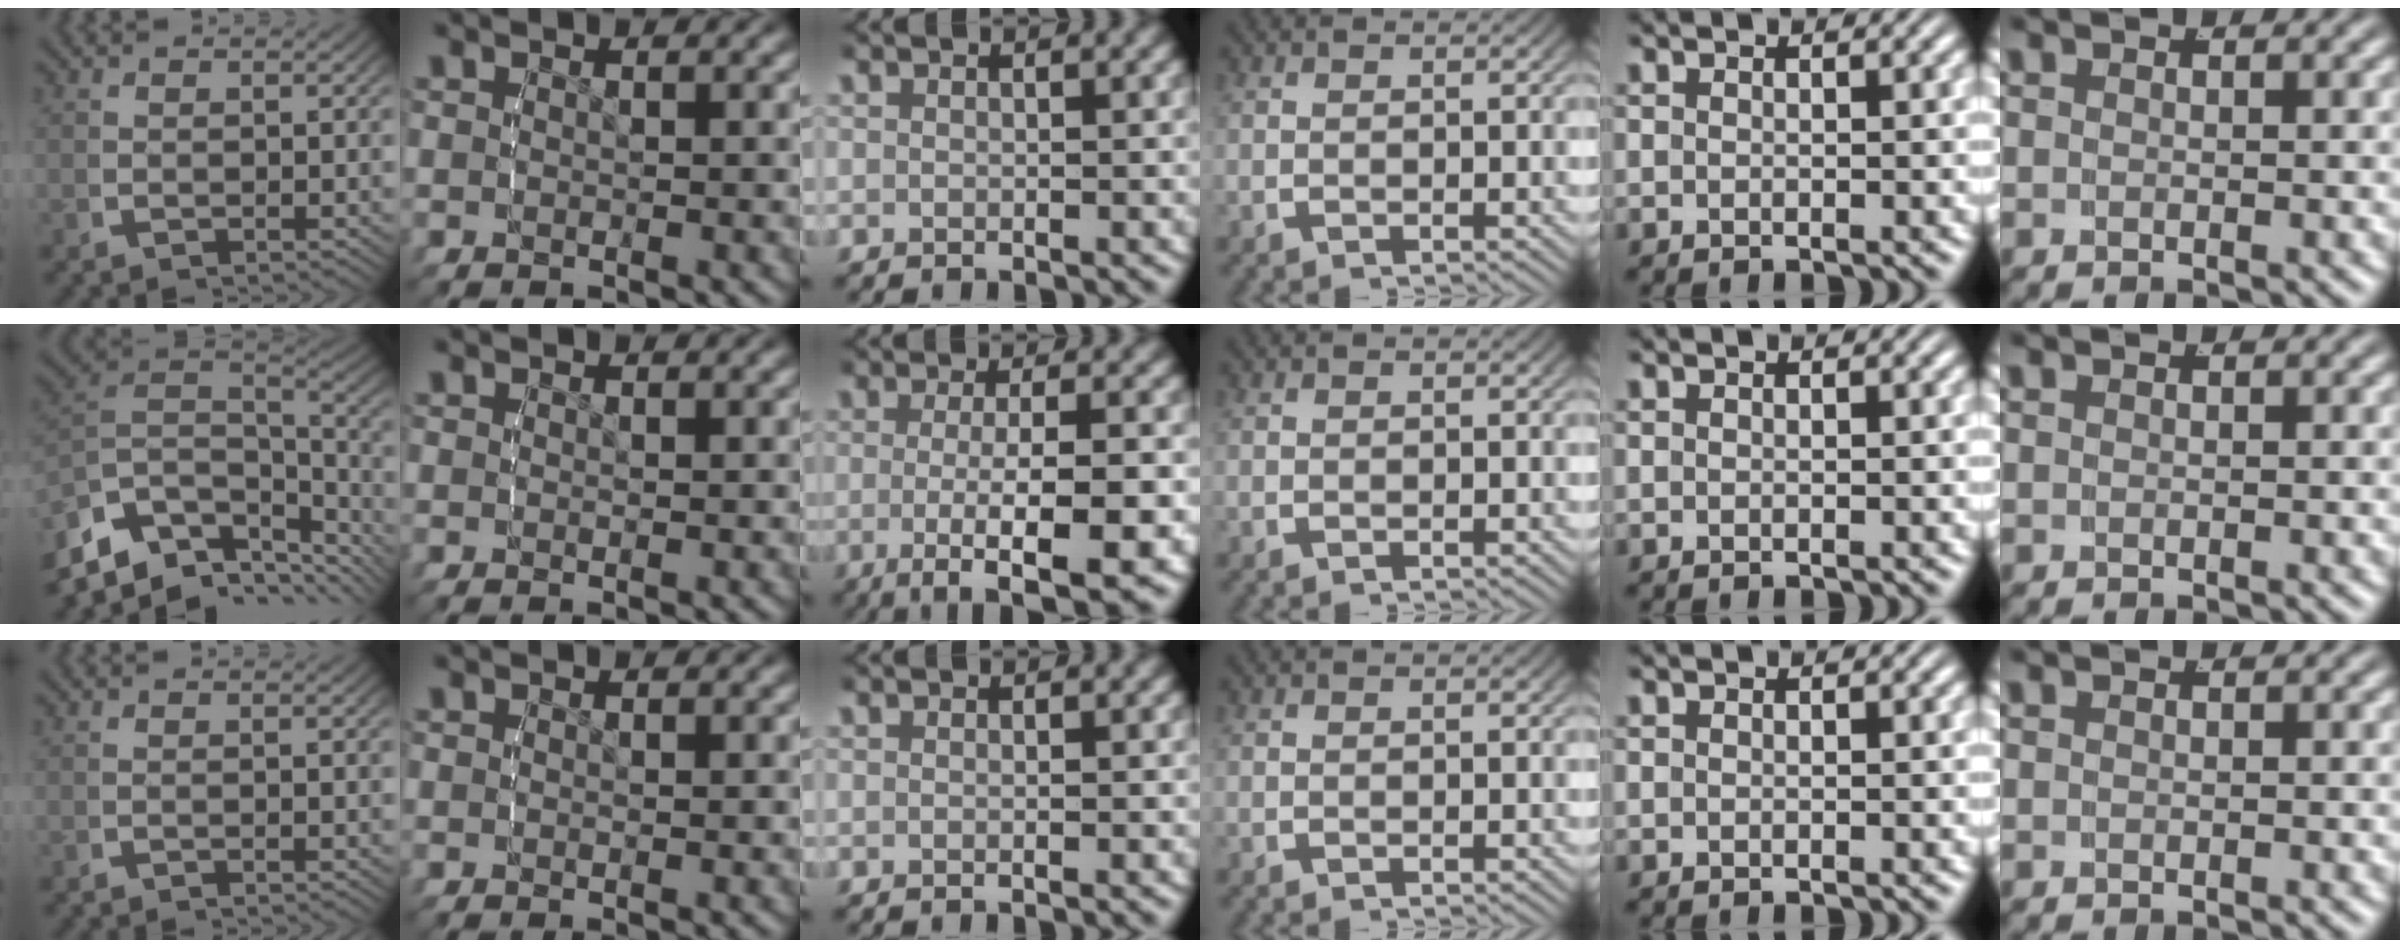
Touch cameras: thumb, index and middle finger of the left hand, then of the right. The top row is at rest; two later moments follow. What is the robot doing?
{"motion": "lift_and_place", "object": "bandage"}